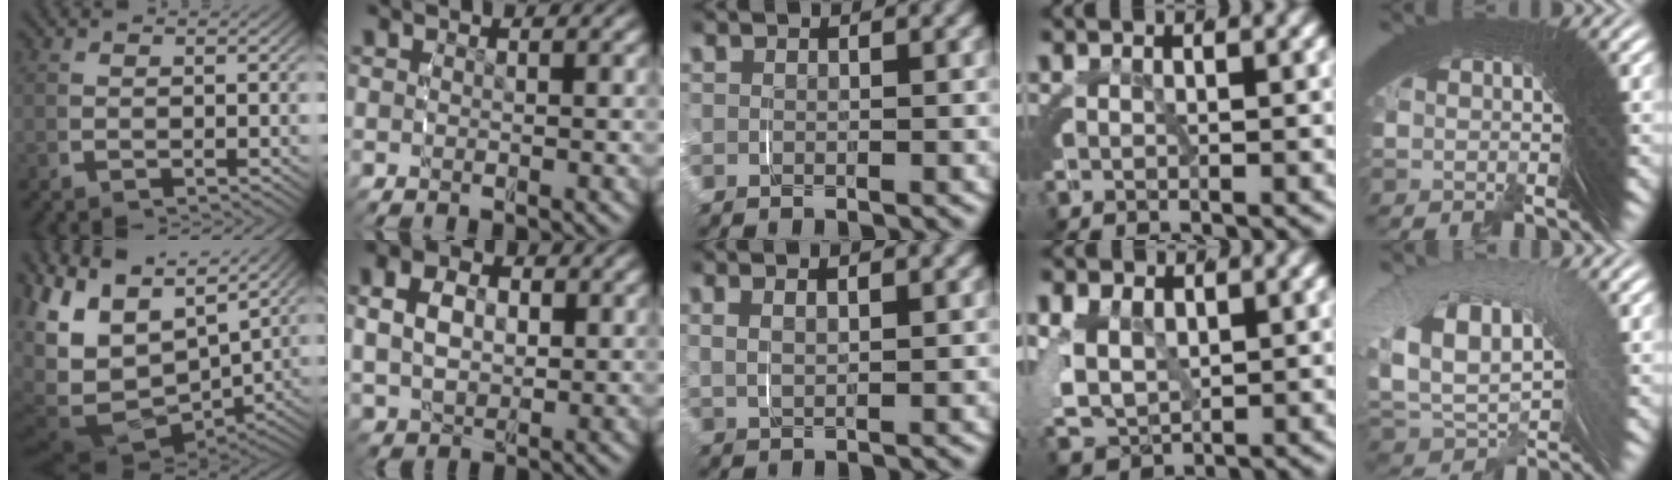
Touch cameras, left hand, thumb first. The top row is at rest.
{"thumb": {"total": 15.1, "force": [-0.6, 11.0, 10.3], "torque": [-0.233, -0.057, 0.007]}, "index": {"total": 5.1, "force": [0.8, 3.9, 3.3], "torque": [-0.072, -0.019, 0.029]}, "middle": {"total": 1.9, "force": [1.2, 0.8, 1.3], "torque": [-0.032, 0.000, 0.026]}, "ring": {"total": 6.9, "force": [0.0, 6.0, 3.4], "torque": [-0.110, -0.033, 0.014]}, "little": {"total": 9.2, "force": [1.0, 6.0, 6.9], "torque": [-0.140, -0.005, 0.027]}}